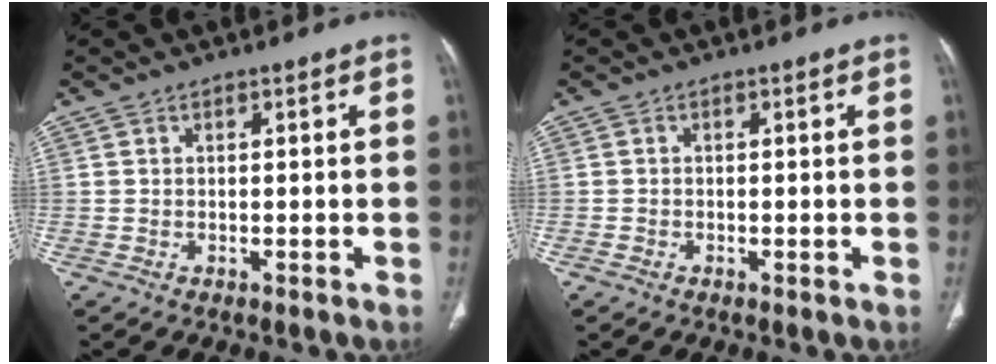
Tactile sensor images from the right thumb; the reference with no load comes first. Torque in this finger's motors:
{"motor_torque": [0.35, 1.27, 0.31, 0.31, 0.03]}